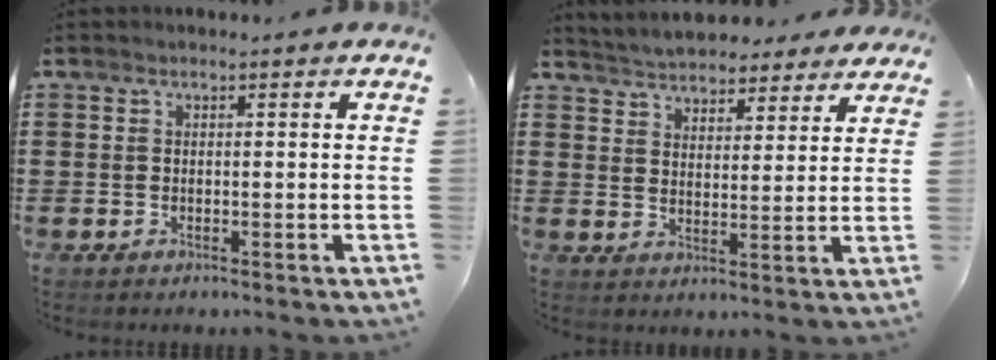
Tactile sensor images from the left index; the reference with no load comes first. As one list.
[{"total": 4.5, "force": [4.4, 1.0, -0.1], "torque": [-0.020, -0.019, 0.078]}]